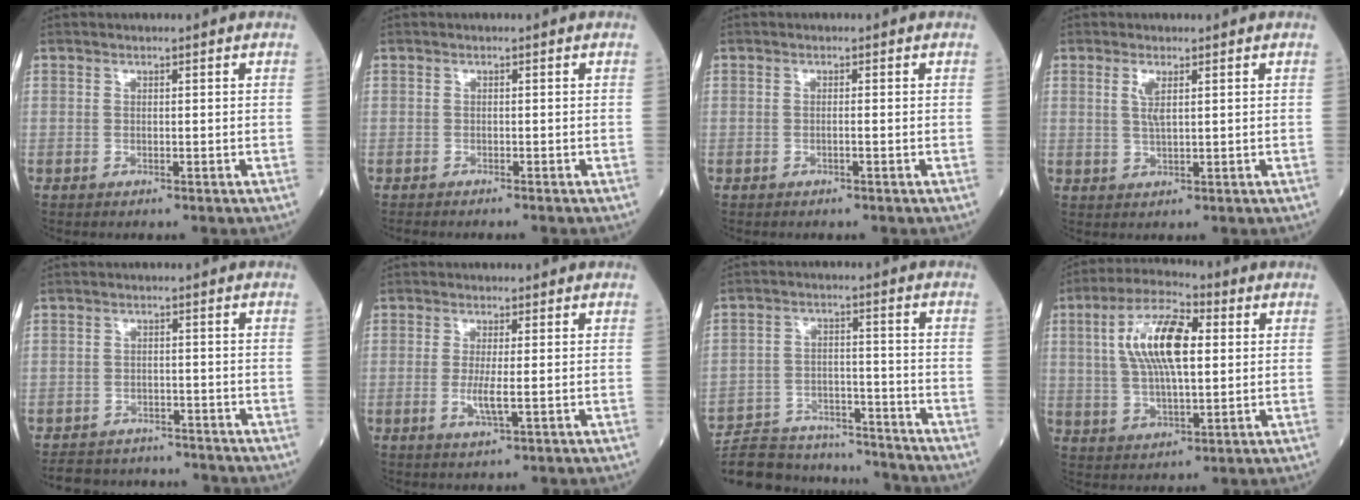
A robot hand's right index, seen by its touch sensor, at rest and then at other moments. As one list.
[{"total": 2.7, "force": [-2.5, -0.1, 1.0], "torque": [-0.014, -0.004, -0.035]}, {"total": 0.6, "force": [-0.3, -0.1, 0.5], "torque": [-0.007, 0.002, -0.006]}, {"total": 2.6, "force": [1.0, 0.5, 2.4], "torque": [-0.055, -0.002, 0.021]}, {"total": 8.9, "force": [-8.3, 3.2, 1.0], "torque": [-0.008, 0.013, -0.113]}, {"total": 3.4, "force": [-0.5, 0.2, 3.3], "torque": [-0.072, -0.008, -0.010]}, {"total": 17.1, "force": [-16.3, 3.5, 3.7], "torque": [-0.075, 0.014, -0.244]}, {"total": 12.5, "force": [2.6, 4.1, 11.5], "torque": [-0.230, 0.019, 0.047]}]